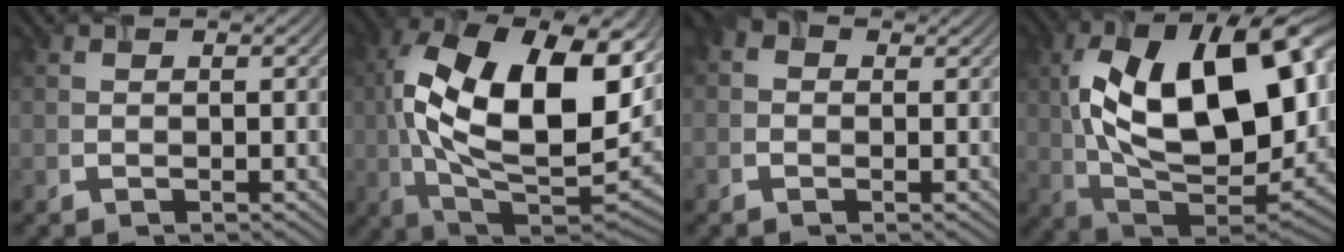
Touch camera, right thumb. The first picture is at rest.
{"total": 18.2, "force": [3.2, 9.2, 15.4], "torque": [-0.289, 0.009, 0.048]}
{"total": 2.3, "force": [0.3, 1.9, 1.2], "torque": [-0.023, 0.005, -0.002]}
{"total": 19.0, "force": [3.9, 9.8, 15.8], "torque": [-0.285, 0.014, 0.066]}